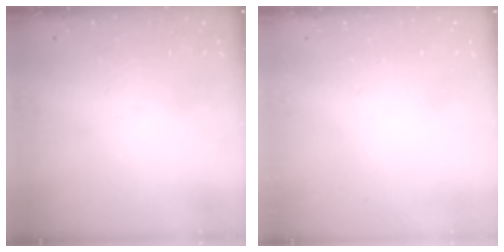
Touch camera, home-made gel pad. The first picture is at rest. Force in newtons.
{"total": 0.0}